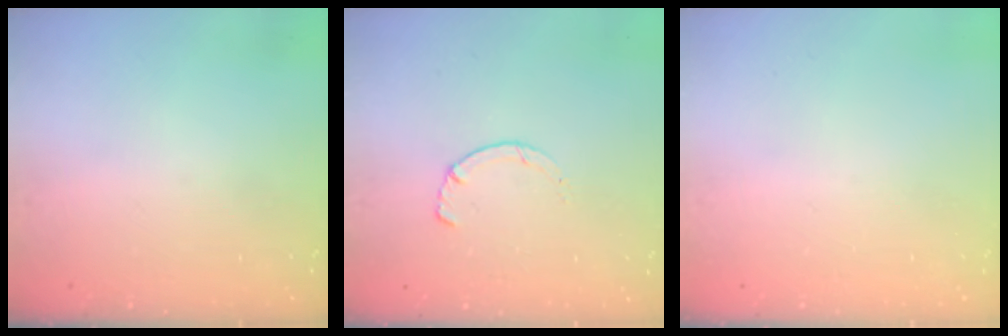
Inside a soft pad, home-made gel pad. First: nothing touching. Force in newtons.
{"total": 1.4, "press": 1.4, "slide": 0.3}
{"total": 0.0}